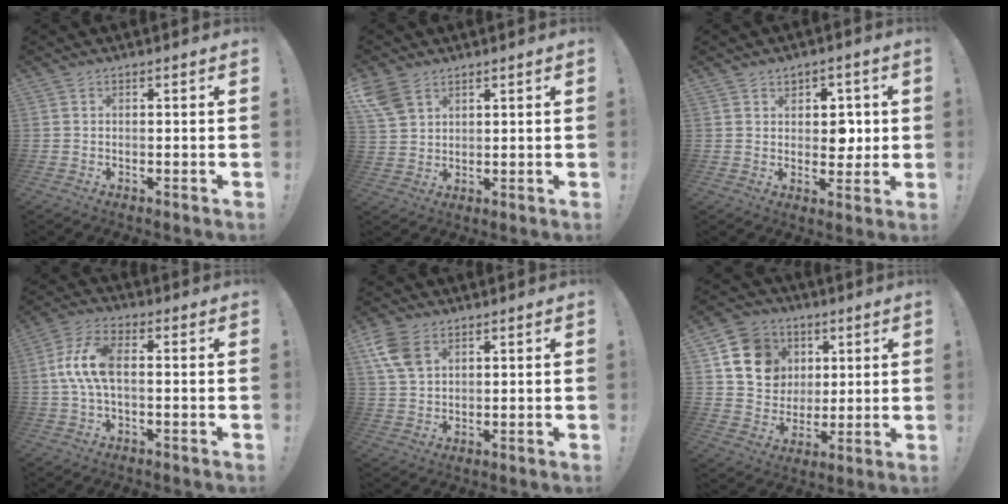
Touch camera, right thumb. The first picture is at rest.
{"total": 7.1, "force": [4.2, 4.5, 3.6], "torque": [-0.084, -0.012, 0.087]}
{"total": 6.3, "force": [1.3, 5.3, 3.1], "torque": [-0.031, -0.003, 0.023]}
{"total": 10.4, "force": [0.4, 5.1, 9.1], "torque": [-0.192, 0.003, 0.009]}
{"total": 8.8, "force": [4.2, 5.6, 5.3], "torque": [-0.114, -0.005, 0.084]}
{"total": 13.8, "force": [5.1, 11.9, 4.6], "torque": [-0.071, -0.013, 0.115]}